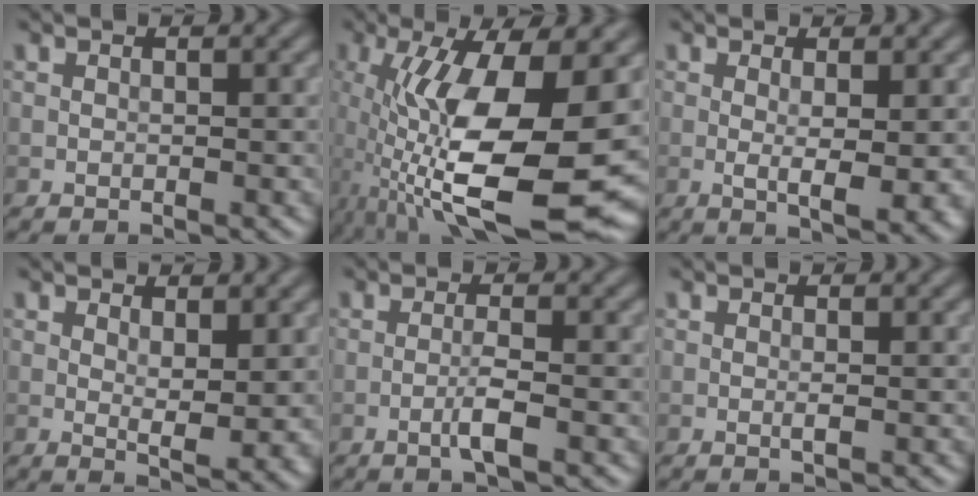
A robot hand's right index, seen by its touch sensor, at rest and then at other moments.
{"total": 14.9, "force": [-3.0, 5.2, 13.6], "torque": [-0.241, -0.015, -0.050]}
{"total": 3.7, "force": [0.1, 0.6, 3.6], "torque": [-0.061, -0.009, 0.007]}
{"total": 3.4, "force": [1.2, 1.0, 3.0], "torque": [-0.049, -0.009, 0.024]}
{"total": 2.1, "force": [-0.9, 0.0, 1.9], "torque": [-0.036, 0.005, -0.020]}
{"total": 0.6, "force": [-0.1, 0.0, 0.6], "torque": [-0.014, -0.003, -0.002]}